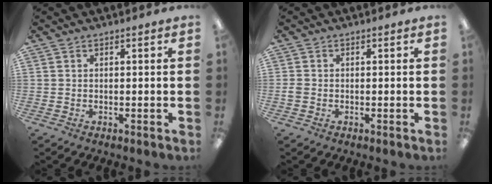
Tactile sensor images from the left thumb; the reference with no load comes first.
{"total": 1.3, "force": [-0.4, 1.0, 0.8], "torque": [-0.013, 0.003, -0.007]}